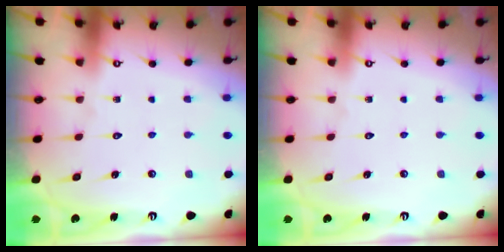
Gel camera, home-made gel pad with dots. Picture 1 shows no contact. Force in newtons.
{"total": 0.0}